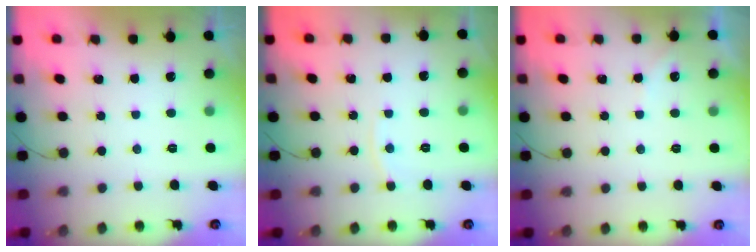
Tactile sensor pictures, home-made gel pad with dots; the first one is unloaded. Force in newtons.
{"total": 2.7, "press": 2.7, "slide": 0.4}
{"total": 4.2, "press": 4.2, "slide": 0.6}